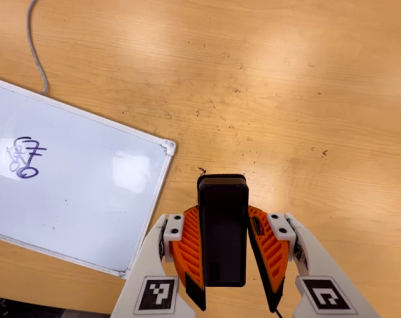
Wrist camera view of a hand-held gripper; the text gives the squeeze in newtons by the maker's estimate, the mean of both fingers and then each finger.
{"total": 5.8, "left": 4.8, "right": 6.8}